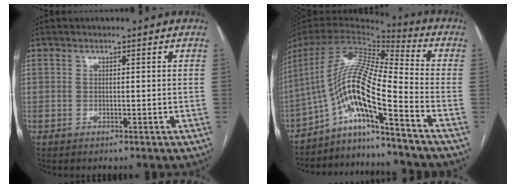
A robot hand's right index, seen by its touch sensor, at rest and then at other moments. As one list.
[{"total": 16.2, "force": [-9.5, 0.5, 13.2], "torque": [-0.260, 0.021, -0.170]}]